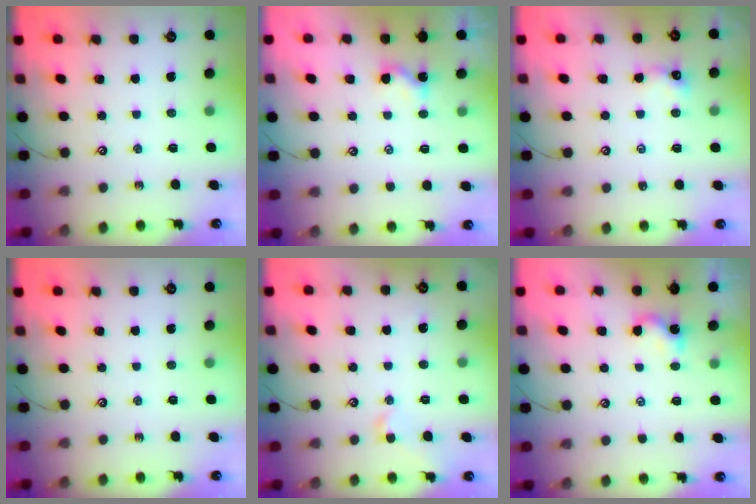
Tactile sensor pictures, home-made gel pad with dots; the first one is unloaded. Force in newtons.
{"total": 1.6, "press": 1.5, "slide": 0.3}
{"total": 1.6, "press": 1.6, "slide": 0.4}
{"total": 0.0}
{"total": 0.9, "press": 0.8, "slide": 0.5}
{"total": 0.0}